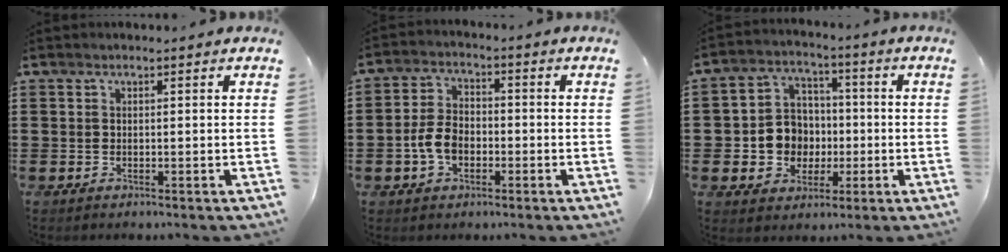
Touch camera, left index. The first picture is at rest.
{"total": 5.7, "force": [-1.8, 3.7, 4.0], "torque": [-0.107, 0.001, -0.042]}
{"total": 7.8, "force": [-0.7, 7.4, 2.3], "torque": [-0.075, 0.019, -0.007]}